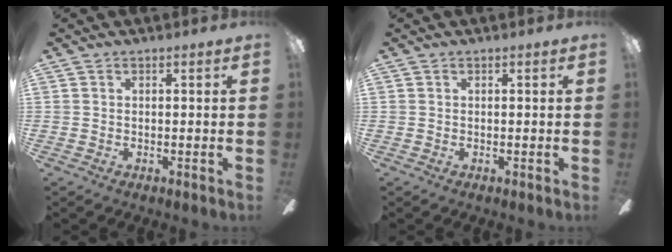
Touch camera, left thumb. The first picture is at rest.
{"total": 0.0}